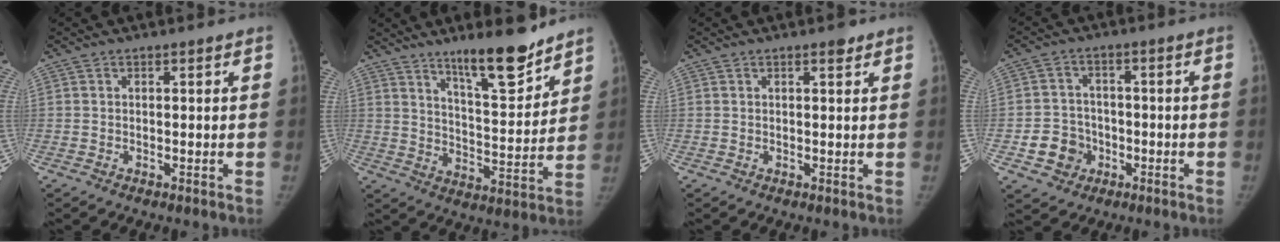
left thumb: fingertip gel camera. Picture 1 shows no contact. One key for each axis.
{"total": 12.8, "fx": 9.8, "fy": 2.9, "fz": 7.8, "tx": -0.099, "ty": -0.077, "tz": 0.161}
{"total": 1.4, "fx": 0.9, "fy": 0.6, "fz": 0.8, "tx": -0.005, "ty": -0.004, "tz": 0.011}
{"total": 6.9, "fx": -2.5, "fy": 6.2, "fz": 1.9, "tx": -0.004, "ty": 0.020, "tz": -0.038}